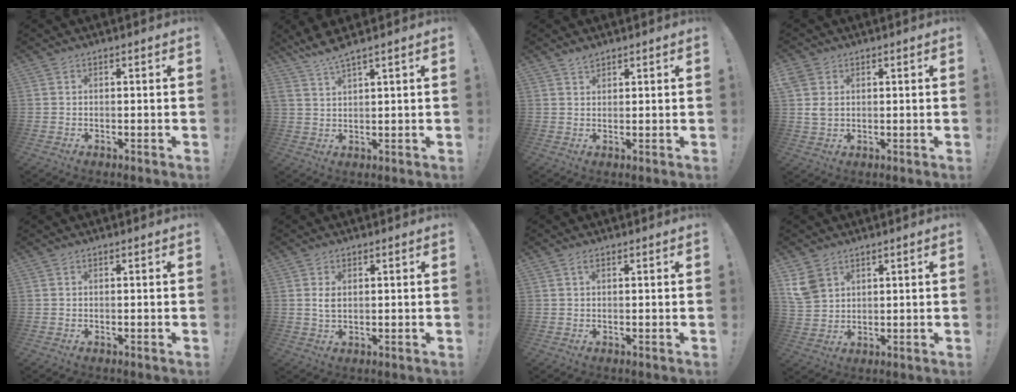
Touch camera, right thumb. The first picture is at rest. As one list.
[{"total": 4.7, "force": [3.9, -0.3, 2.6], "torque": [-0.058, -0.017, 0.070]}, {"total": 1.9, "force": [1.8, 0.6, 0.6], "torque": [0.003, -0.013, 0.030]}, {"total": 4.7, "force": [1.9, 3.7, 2.2], "torque": [-0.030, -0.001, 0.038]}, {"total": 0.0}, {"total": 2.7, "force": [0.8, 1.6, 2.1], "torque": [-0.034, -0.001, 0.013]}, {"total": 1.1, "force": [0.6, 0.5, 0.8], "torque": [-0.015, 0.002, 0.010]}, {"total": 6.9, "force": [3.9, 4.8, 3.1], "torque": [-0.060, -0.012, 0.080]}]